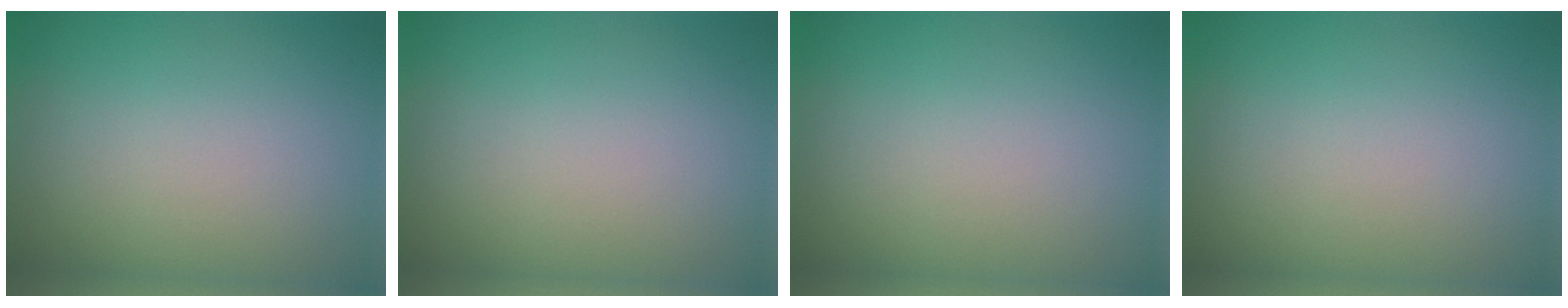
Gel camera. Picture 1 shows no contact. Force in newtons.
{"total": 0.0}
{"total": 0.0}
{"total": 0.0}